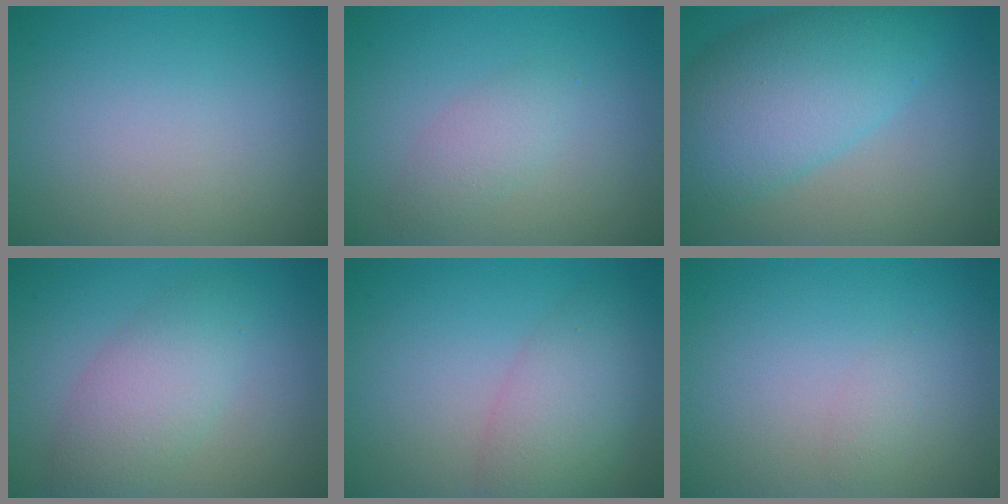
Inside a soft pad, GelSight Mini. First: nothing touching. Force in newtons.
{"total": 1.9, "press": 1.9, "slide": 0.2}
{"total": 9.1, "press": 9.1, "slide": 0.3}
{"total": 4.3, "press": 4.3, "slide": 0.1}
{"total": 4.6, "press": 4.6, "slide": 0.3}
{"total": 0.8, "press": 0.8, "slide": 0.0}